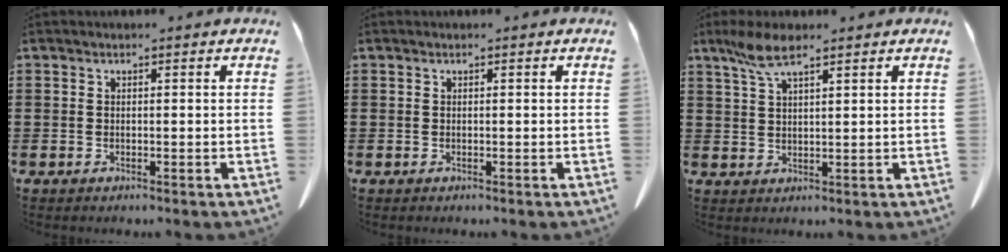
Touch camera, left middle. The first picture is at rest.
{"total": 0.0}
{"total": 5.6, "force": [3.7, 1.2, 4.0], "torque": [-0.088, 0.000, 0.066]}